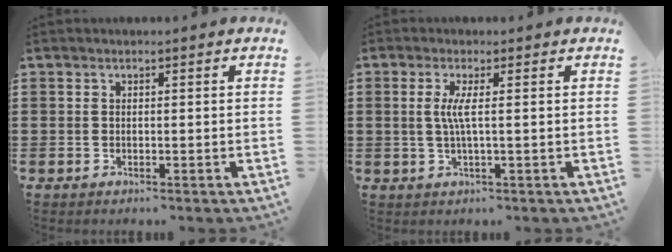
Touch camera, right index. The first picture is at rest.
{"total": 3.2, "force": [0.1, -0.2, 3.2], "torque": [-0.068, -0.009, -0.003]}